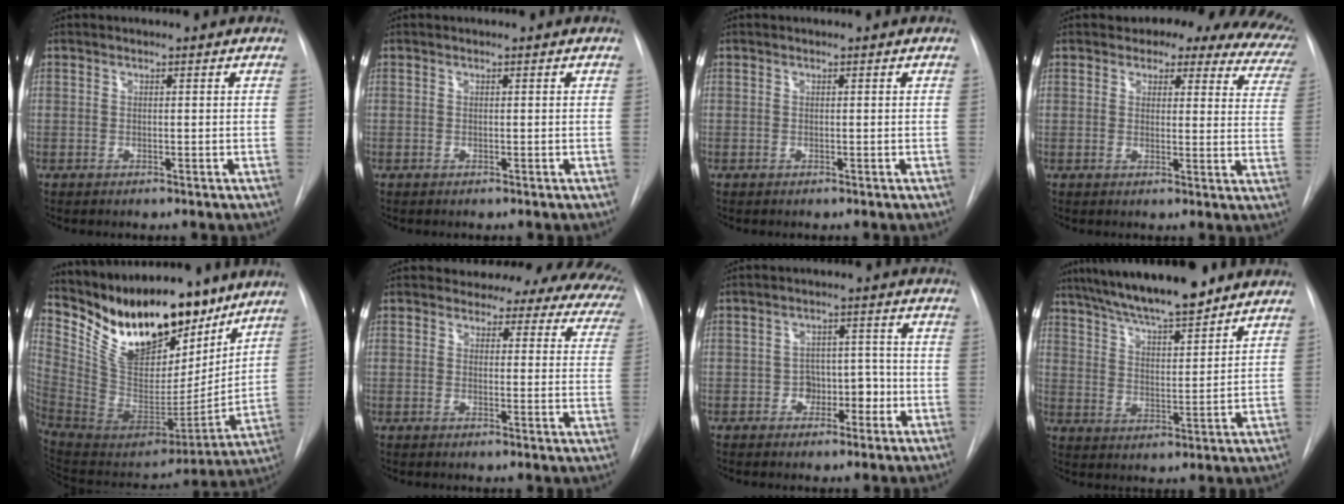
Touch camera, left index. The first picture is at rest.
{"total": 0.0}
{"total": 0.0}
{"total": 18.3, "force": [15.1, 7.1, 7.5], "torque": [-0.086, -0.016, 0.149]}
{"total": 23.8, "force": [18.0, 9.1, 12.5], "torque": [-0.223, -0.017, 0.317]}
{"total": 17.3, "force": [15.3, 6.4, 4.8], "torque": [-0.051, -0.036, 0.152]}
{"total": 4.6, "force": [-1.6, 3.3, 2.7], "torque": [-0.028, 0.021, -0.022]}
{"total": 14.6, "force": [12.3, 1.8, 7.7], "torque": [-0.131, 0.016, 0.206]}